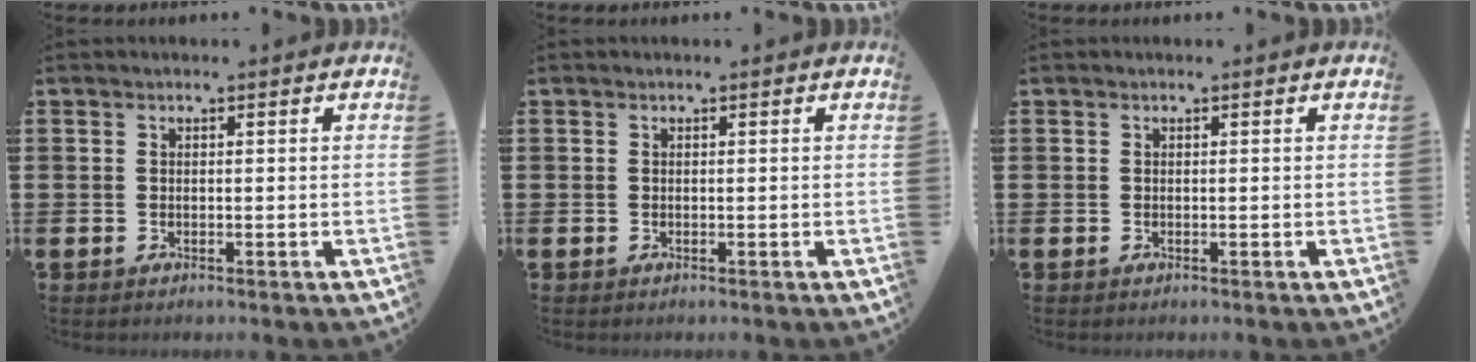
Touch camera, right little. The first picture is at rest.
{"total": 0.0}
{"total": 0.0}